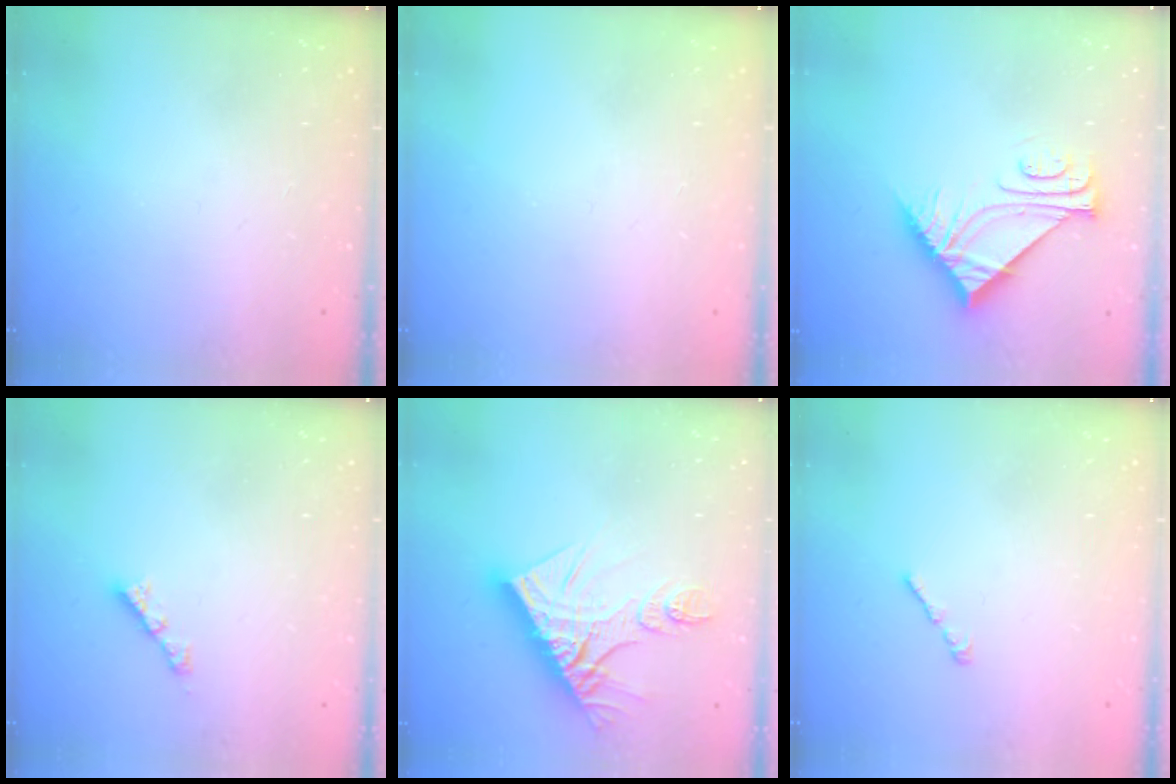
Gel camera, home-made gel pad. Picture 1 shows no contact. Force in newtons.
{"total": 0.0}
{"total": 9.3, "press": 9.3, "slide": 0.5}
{"total": 2.4, "press": 2.4, "slide": 0.3}
{"total": 17.1, "press": 17.0, "slide": 1.8}
{"total": 1.1, "press": 0.9, "slide": 0.5}